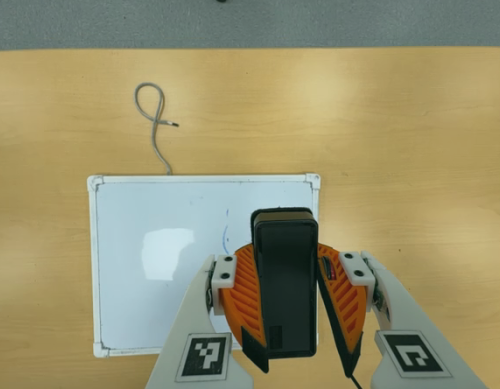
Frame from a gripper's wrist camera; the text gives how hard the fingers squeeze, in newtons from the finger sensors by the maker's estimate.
{"total": 10.1, "left": 9.9, "right": 10.4}